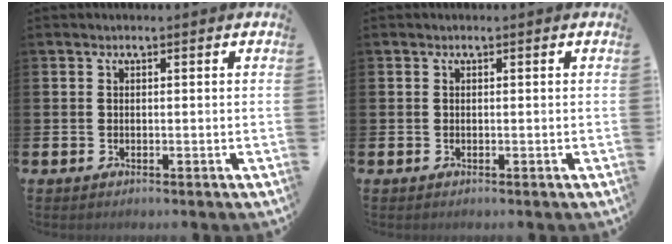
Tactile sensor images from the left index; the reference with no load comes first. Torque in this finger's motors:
{"motor_torque": [0.00, 0.00, 0.00, 0.00]}